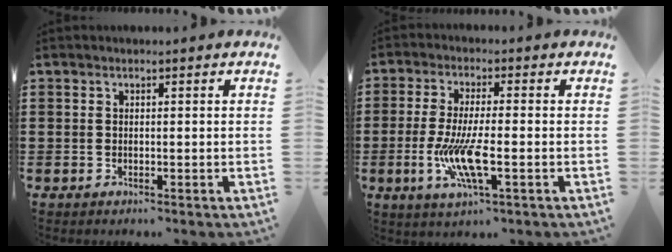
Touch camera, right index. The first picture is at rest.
{"total": 8.4, "force": [-2.3, 1.6, 7.9], "torque": [-0.164, -0.019, -0.042]}